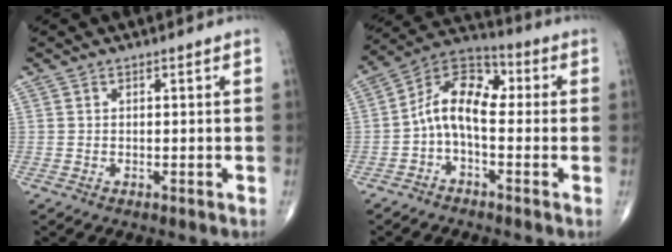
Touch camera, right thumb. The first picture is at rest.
{"total": 10.6, "force": [-1.0, 5.9, 8.7], "torque": [-0.134, 0.040, -0.034]}